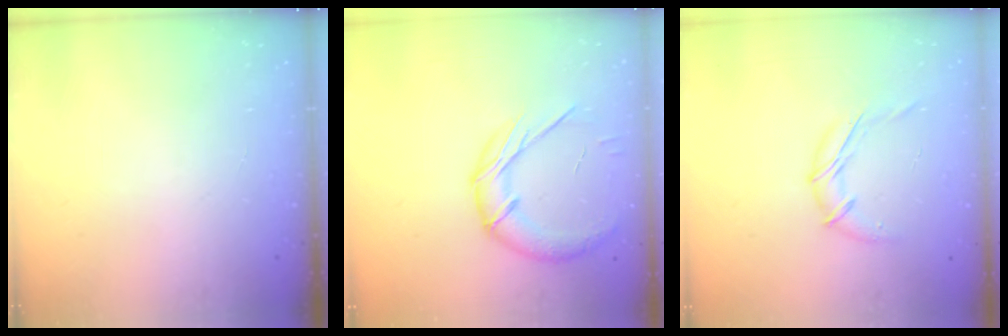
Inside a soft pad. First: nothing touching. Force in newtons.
{"total": 14.3, "press": 14.3, "slide": 1.4}
{"total": 9.5, "press": 9.4, "slide": 1.4}